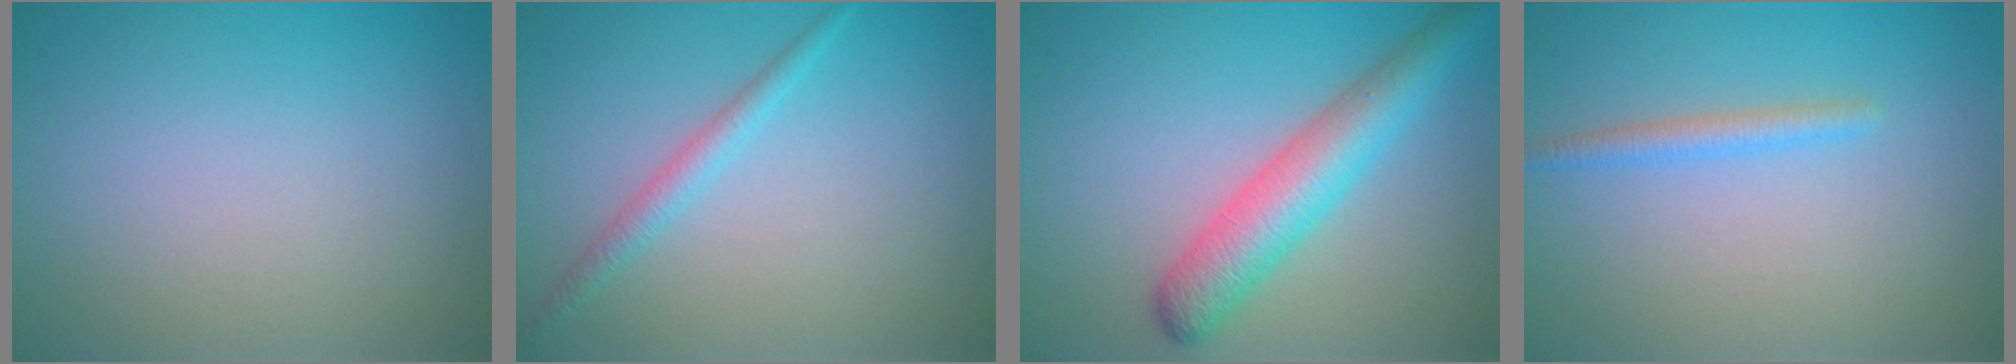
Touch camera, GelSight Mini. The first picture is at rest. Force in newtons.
{"total": 1.7, "press": 1.7, "slide": 0.1}
{"total": 5.6, "press": 5.6, "slide": 0.1}
{"total": 1.7, "press": 1.7, "slide": 0.1}